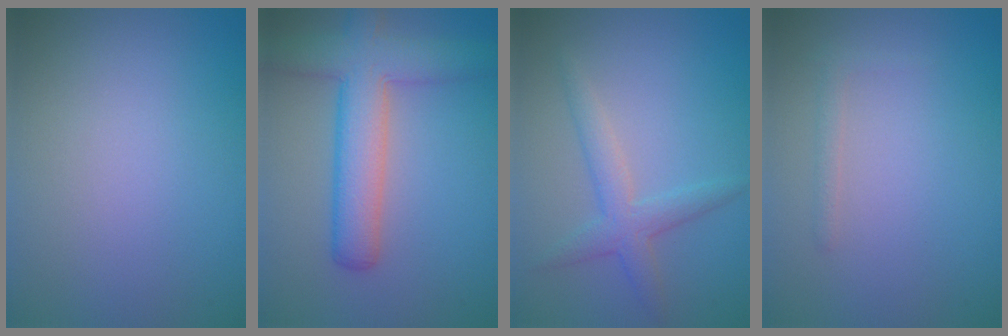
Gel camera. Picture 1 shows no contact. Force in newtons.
{"total": 6.5, "press": 6.5, "slide": 0.3}
{"total": 2.7, "press": 2.7, "slide": 0.1}
{"total": 0.8, "press": 0.8, "slide": 0.0}